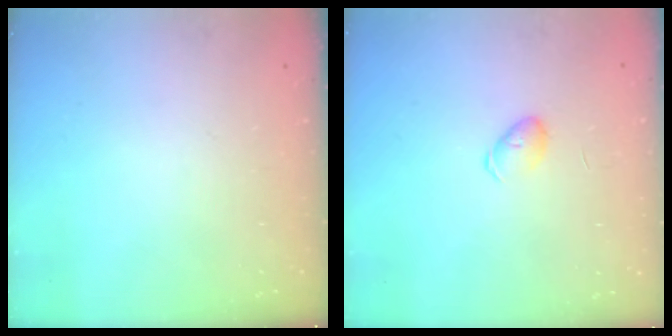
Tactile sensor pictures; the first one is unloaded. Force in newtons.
{"total": 4.5, "press": 4.5, "slide": 0.5}